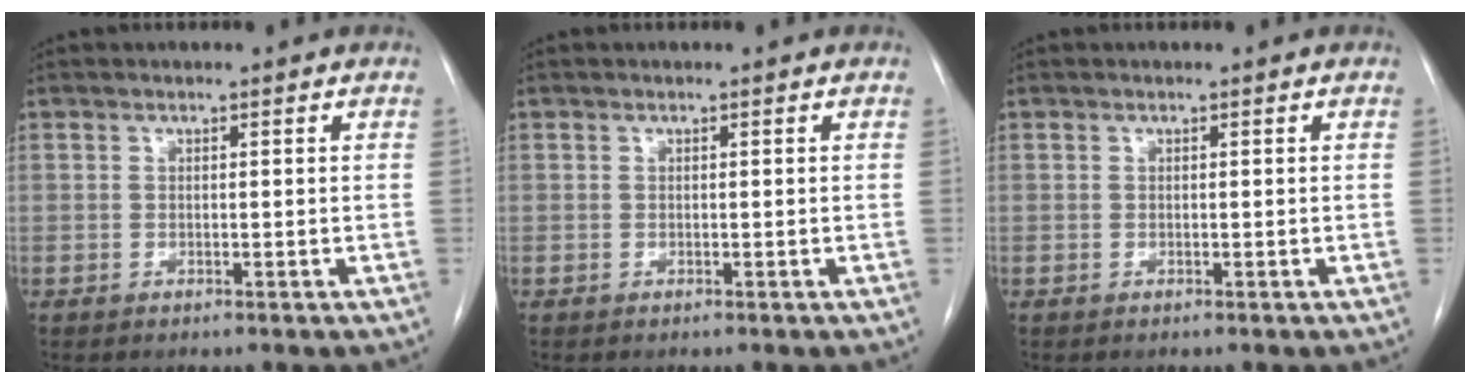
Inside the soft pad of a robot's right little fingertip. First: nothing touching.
{"total": 0.0}
{"total": 0.0}